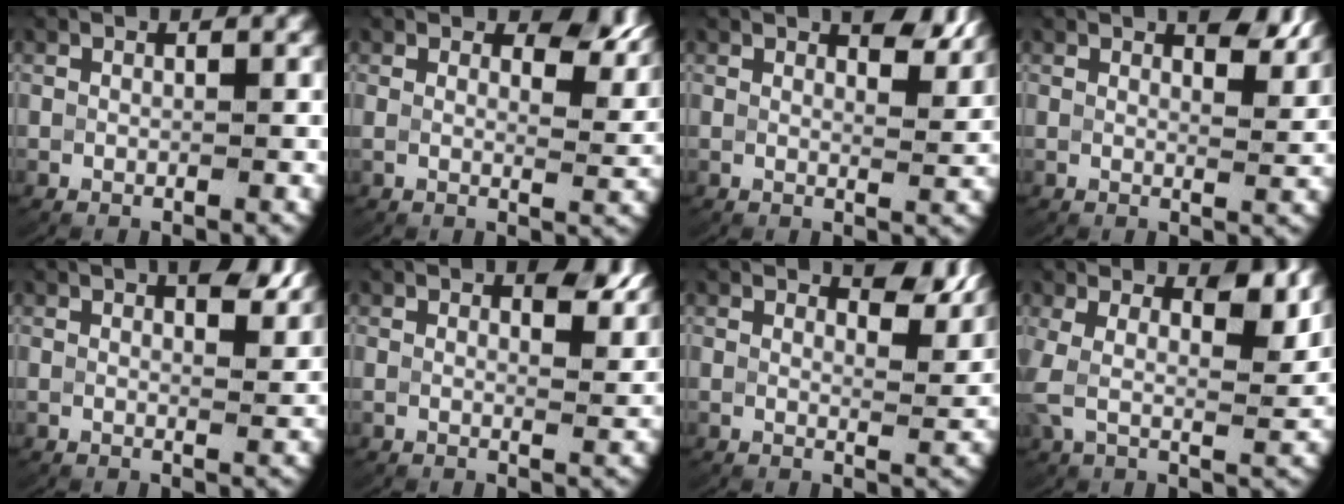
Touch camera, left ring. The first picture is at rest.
{"total": 3.7, "force": [2.5, 1.1, 2.6], "torque": [-0.037, -0.009, 0.037]}
{"total": 3.3, "force": [2.7, 0.4, 1.9], "torque": [-0.029, -0.008, 0.041]}
{"total": 3.1, "force": [2.5, 0.3, 1.8], "torque": [-0.028, -0.009, 0.039]}
{"total": 3.1, "force": [2.2, 0.4, 2.2], "torque": [-0.036, -0.008, 0.035]}
{"total": 2.9, "force": [2.0, 0.6, 2.0], "torque": [-0.029, -0.010, 0.030]}
{"total": 3.9, "force": [3.1, 0.7, 2.2], "torque": [-0.035, -0.008, 0.047]}
{"total": 4.2, "force": [1.6, 2.1, 3.3], "torque": [-0.076, -0.016, 0.029]}